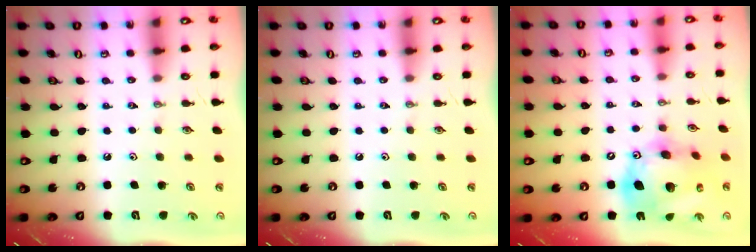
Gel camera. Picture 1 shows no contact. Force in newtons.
{"total": 0.0}
{"total": 22.1, "press": 21.9, "slide": 3.3}